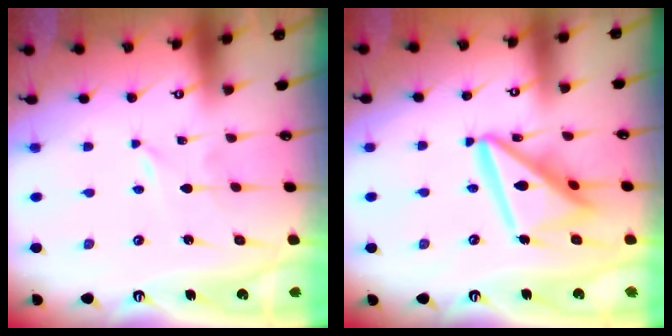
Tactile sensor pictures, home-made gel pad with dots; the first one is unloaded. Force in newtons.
{"total": 18.0, "press": 17.9, "slide": 2.0}